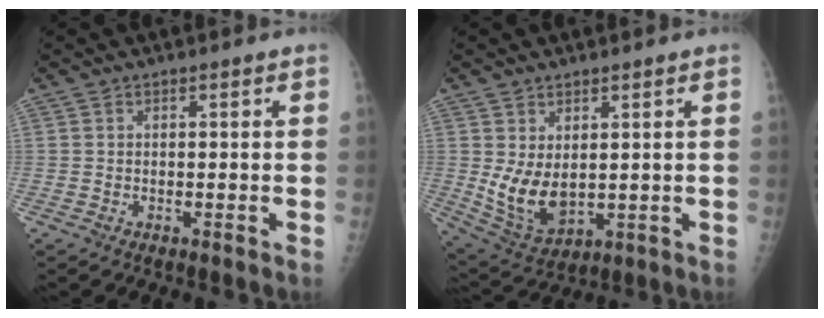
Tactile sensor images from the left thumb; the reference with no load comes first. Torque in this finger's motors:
{"motor_torque": [-0.17, 0.64, 0.80, -0.22, 0.13]}